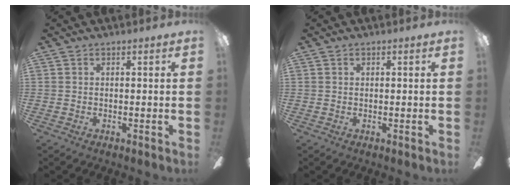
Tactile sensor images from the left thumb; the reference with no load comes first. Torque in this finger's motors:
{"motor_torque": [0.06, 0.03, -0.15, 0.28, 0.03]}